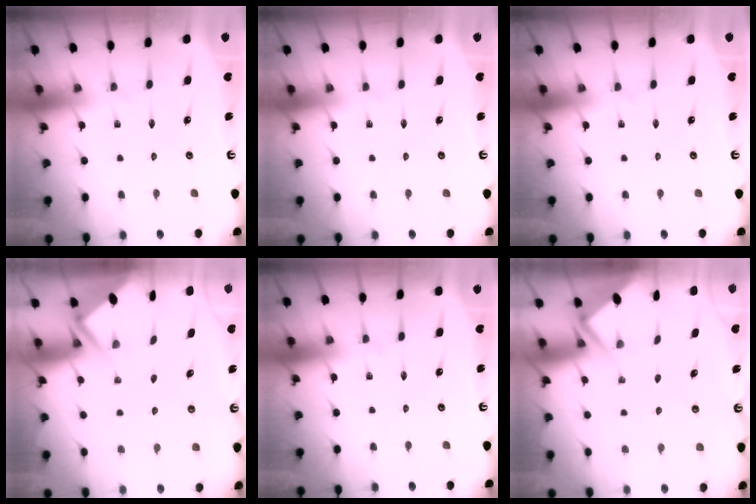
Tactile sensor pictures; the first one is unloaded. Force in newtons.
{"total": 0.0}
{"total": 0.0}
{"total": 2.9, "press": 2.8, "slide": 0.3}
{"total": 0.0}
{"total": 2.6, "press": 2.6, "slide": 0.1}